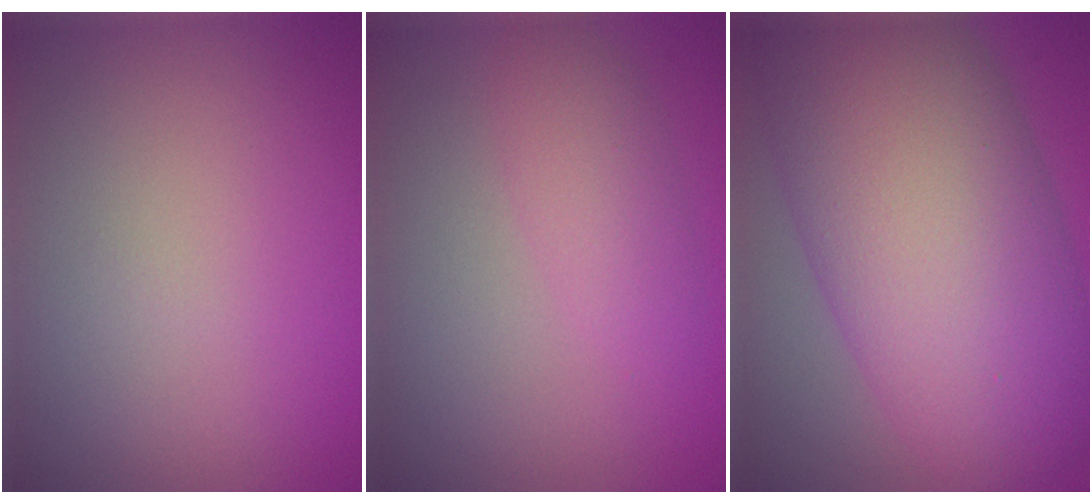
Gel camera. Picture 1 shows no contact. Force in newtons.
{"total": 2.4, "press": 2.4, "slide": 0.1}
{"total": 13.6, "press": 13.6, "slide": 0.6}